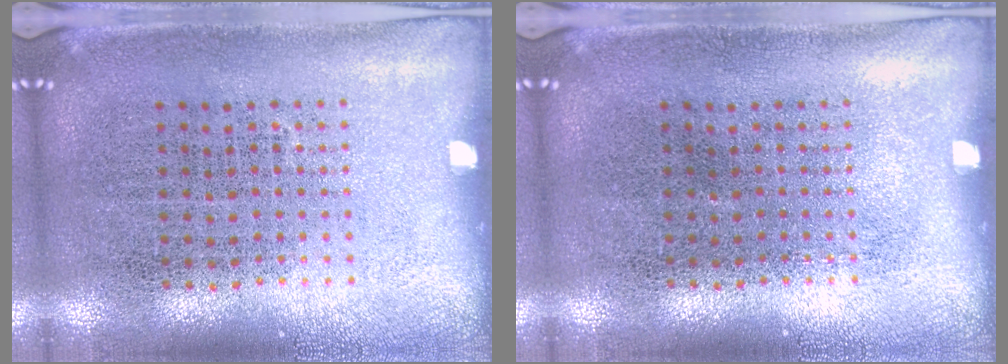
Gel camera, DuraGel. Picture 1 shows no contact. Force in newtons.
{"total": 0.0}